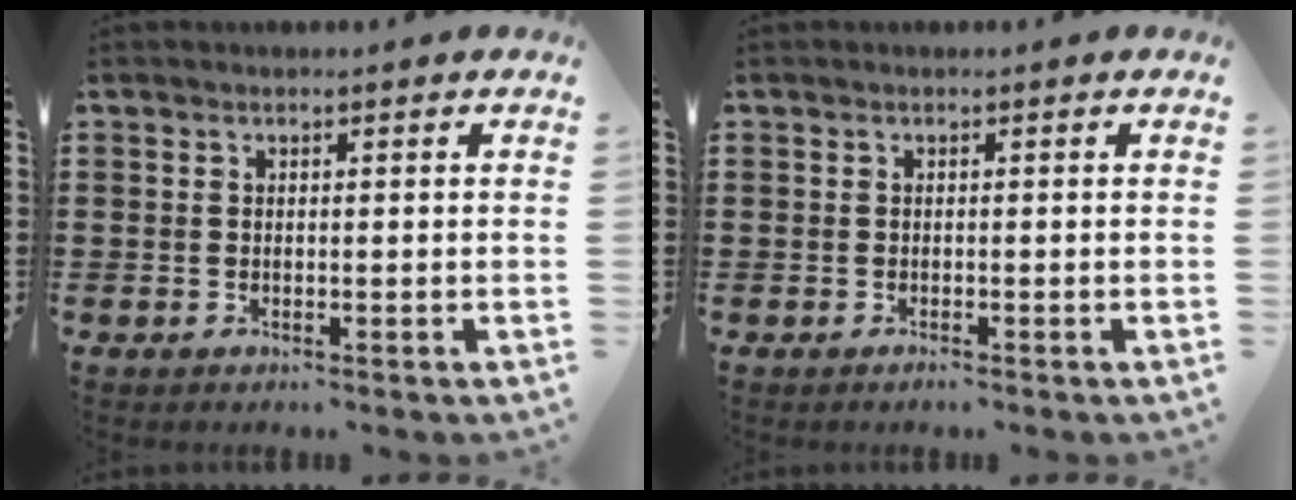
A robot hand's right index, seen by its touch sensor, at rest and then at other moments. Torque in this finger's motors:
{"motor_torque": [-0.73, 0.82, -0.91, -0.21]}